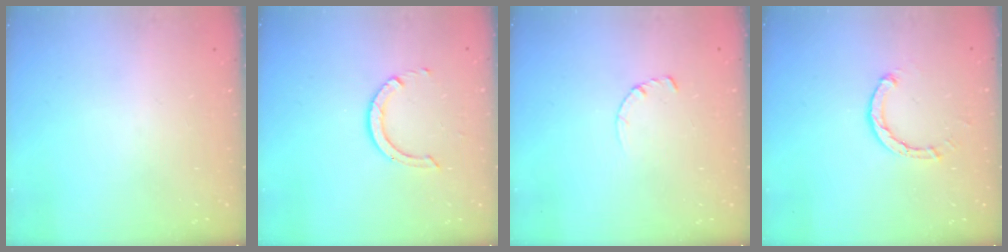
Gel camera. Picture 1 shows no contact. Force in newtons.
{"total": 6.3, "press": 6.3, "slide": 0.4}
{"total": 2.8, "press": 2.8, "slide": 0.4}
{"total": 2.6, "press": 2.6, "slide": 0.3}